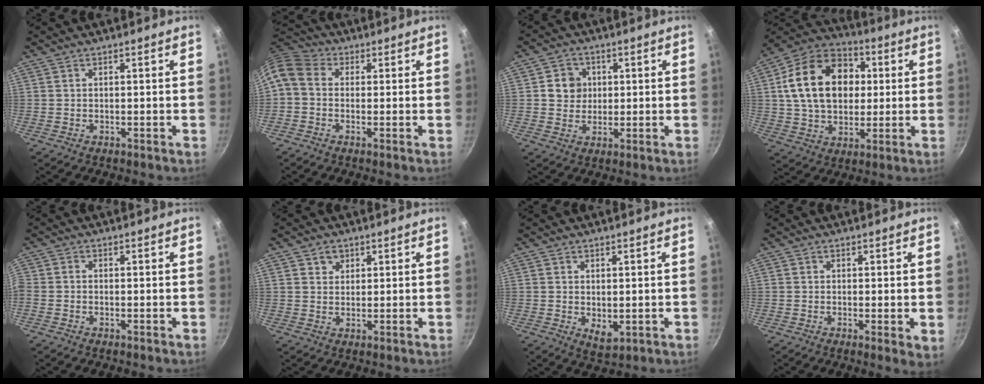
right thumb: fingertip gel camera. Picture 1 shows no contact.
{"total": 7.9, "force": [-0.1, 6.1, 5.0], "torque": [-0.104, 0.033, -0.020]}
{"total": 5.5, "force": [0.9, 5.1, 1.8], "torque": [0.006, 0.001, 0.010]}
{"total": 20.2, "force": [3.3, 14.8, 13.3], "torque": [-0.197, 0.021, 0.048]}
{"total": 1.5, "force": [-0.8, 0.6, 1.1], "torque": [-0.040, 0.007, -0.027]}
{"total": 2.7, "force": [1.3, 2.3, 0.8], "torque": [0.000, -0.003, 0.020]}
{"total": 3.8, "force": [0.0, 2.3, 3.0], "torque": [-0.044, -0.015, 0.004]}
{"total": 3.1, "force": [-0.2, 0.7, 3.0], "torque": [-0.043, -0.012, -0.004]}